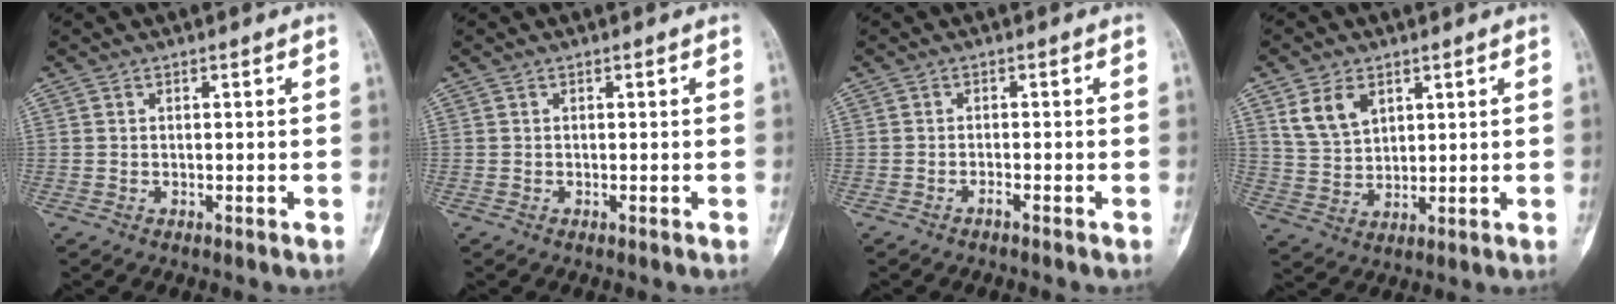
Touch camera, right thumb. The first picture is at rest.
{"total": 0.0}
{"total": 0.8, "force": [-0.7, 0.1, 0.4], "torque": [-0.008, 0.008, -0.012]}
{"total": 7.3, "force": [3.7, 4.8, 4.1], "torque": [-0.064, -0.015, 0.080]}